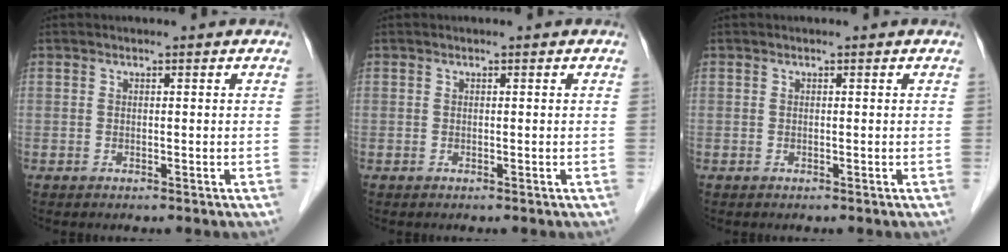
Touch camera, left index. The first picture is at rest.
{"total": 0.0}
{"total": 0.0}